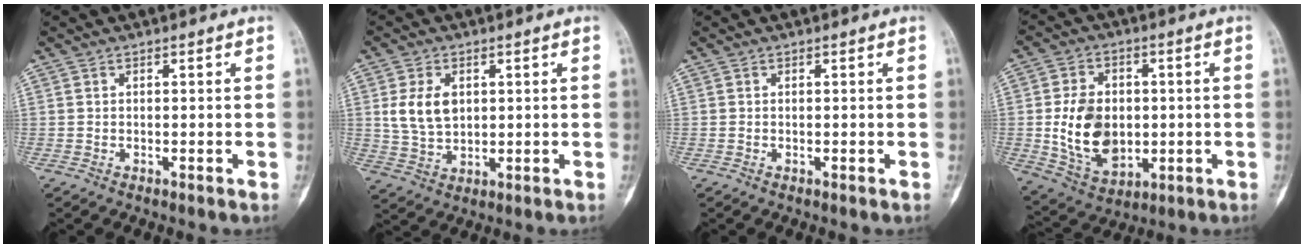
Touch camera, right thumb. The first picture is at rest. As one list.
[{"total": 7.7, "force": [1.7, 5.3, 5.3], "torque": [-0.086, -0.006, 0.041]}, {"total": 0.0}, {"total": 14.2, "force": [-0.5, 10.3, 9.8], "torque": [-0.141, -0.004, 0.007]}]